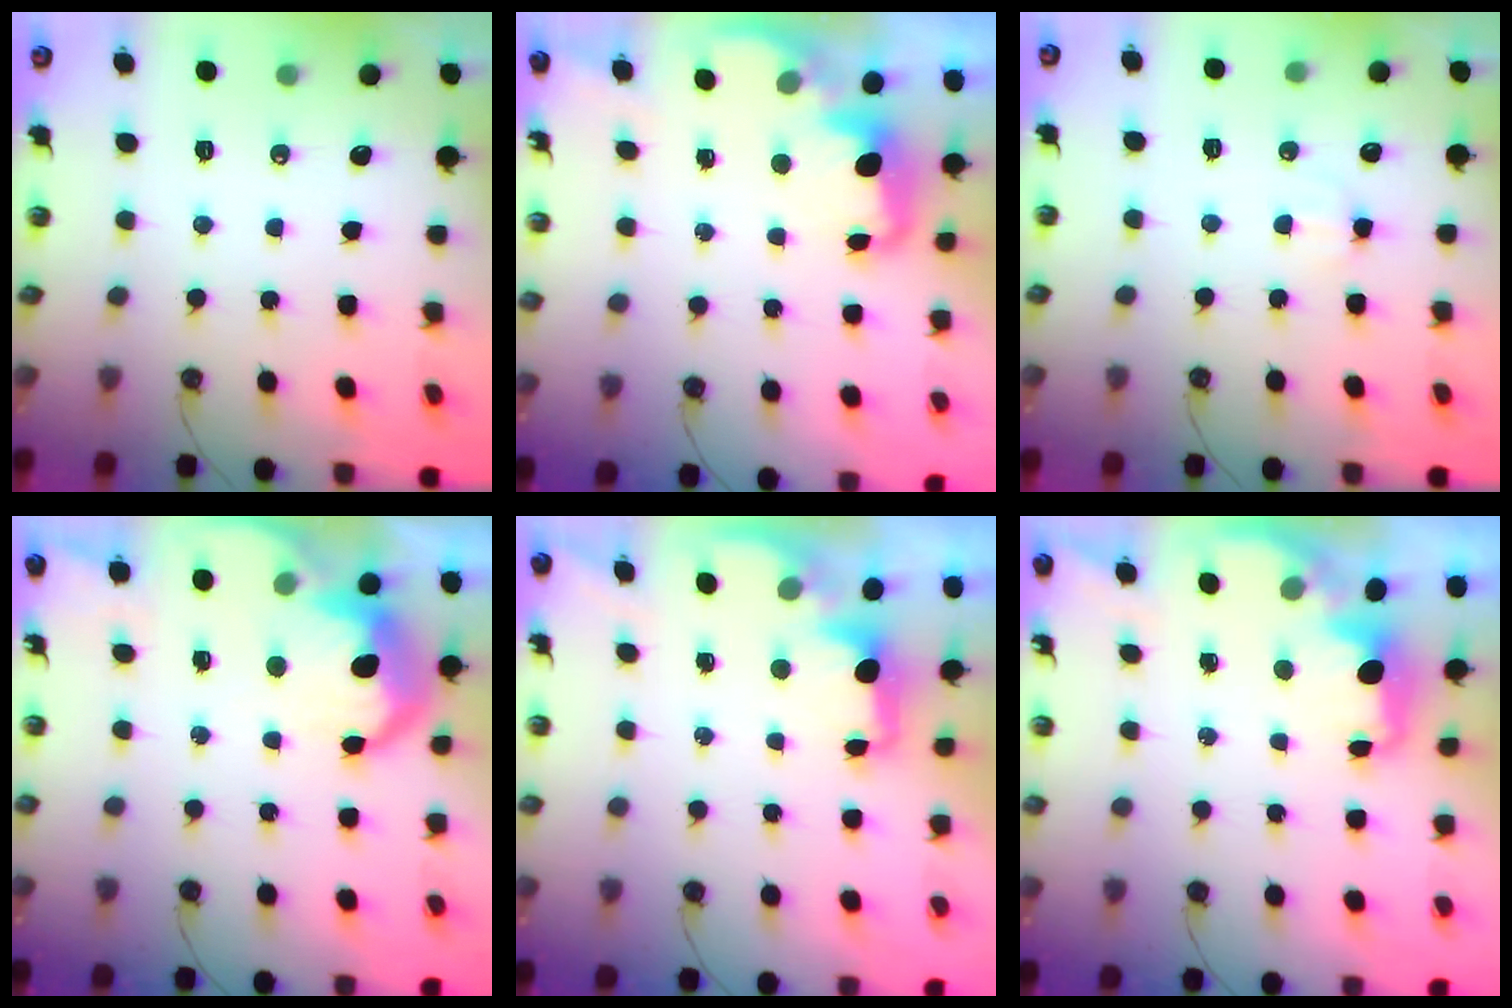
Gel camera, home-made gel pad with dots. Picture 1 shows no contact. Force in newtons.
{"total": 2.7, "press": 2.6, "slide": 0.7}
{"total": 3.8, "press": 3.7, "slide": 1.0}
{"total": 10.2, "press": 10.2, "slide": 0.8}
{"total": 1.7, "press": 1.6, "slide": 0.7}
{"total": 2.0, "press": 2.0, "slide": 0.5}